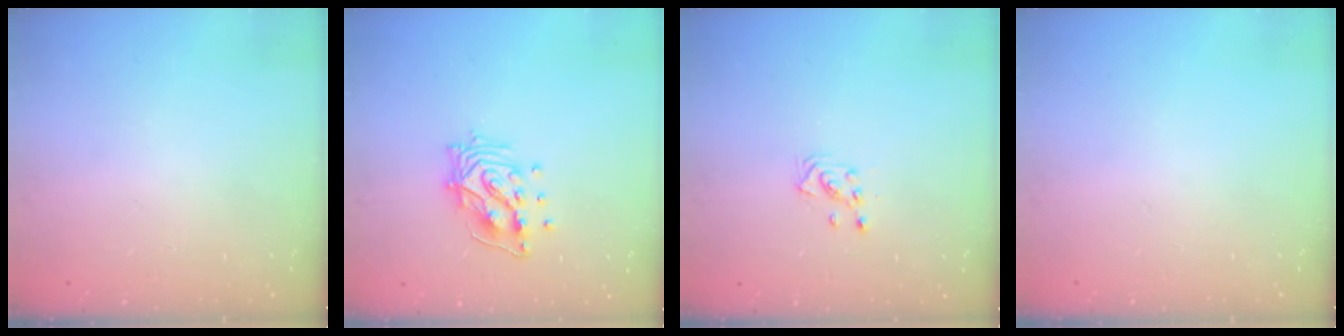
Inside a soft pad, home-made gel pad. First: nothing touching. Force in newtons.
{"total": 12.0, "press": 12.0, "slide": 1.1}
{"total": 2.9, "press": 2.8, "slide": 0.3}
{"total": 0.0}